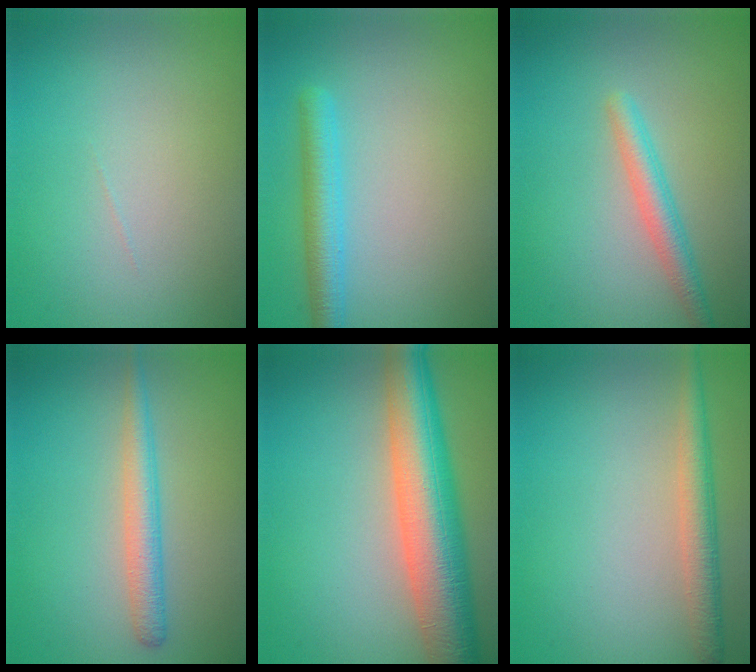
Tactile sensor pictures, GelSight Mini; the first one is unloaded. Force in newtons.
{"total": 3.2, "press": 3.2, "slide": 0.2}
{"total": 2.5, "press": 2.5, "slide": 0.1}
{"total": 2.7, "press": 2.7, "slide": 0.1}
{"total": 9.7, "press": 9.7, "slide": 0.6}
{"total": 2.9, "press": 2.9, "slide": 0.1}